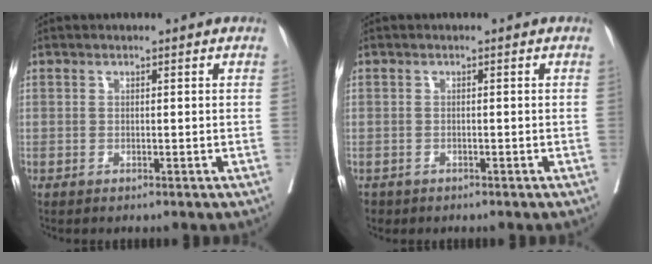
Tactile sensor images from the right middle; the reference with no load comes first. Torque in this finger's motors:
{"motor_torque": [0.25, -0.25, -0.01, 0.01]}